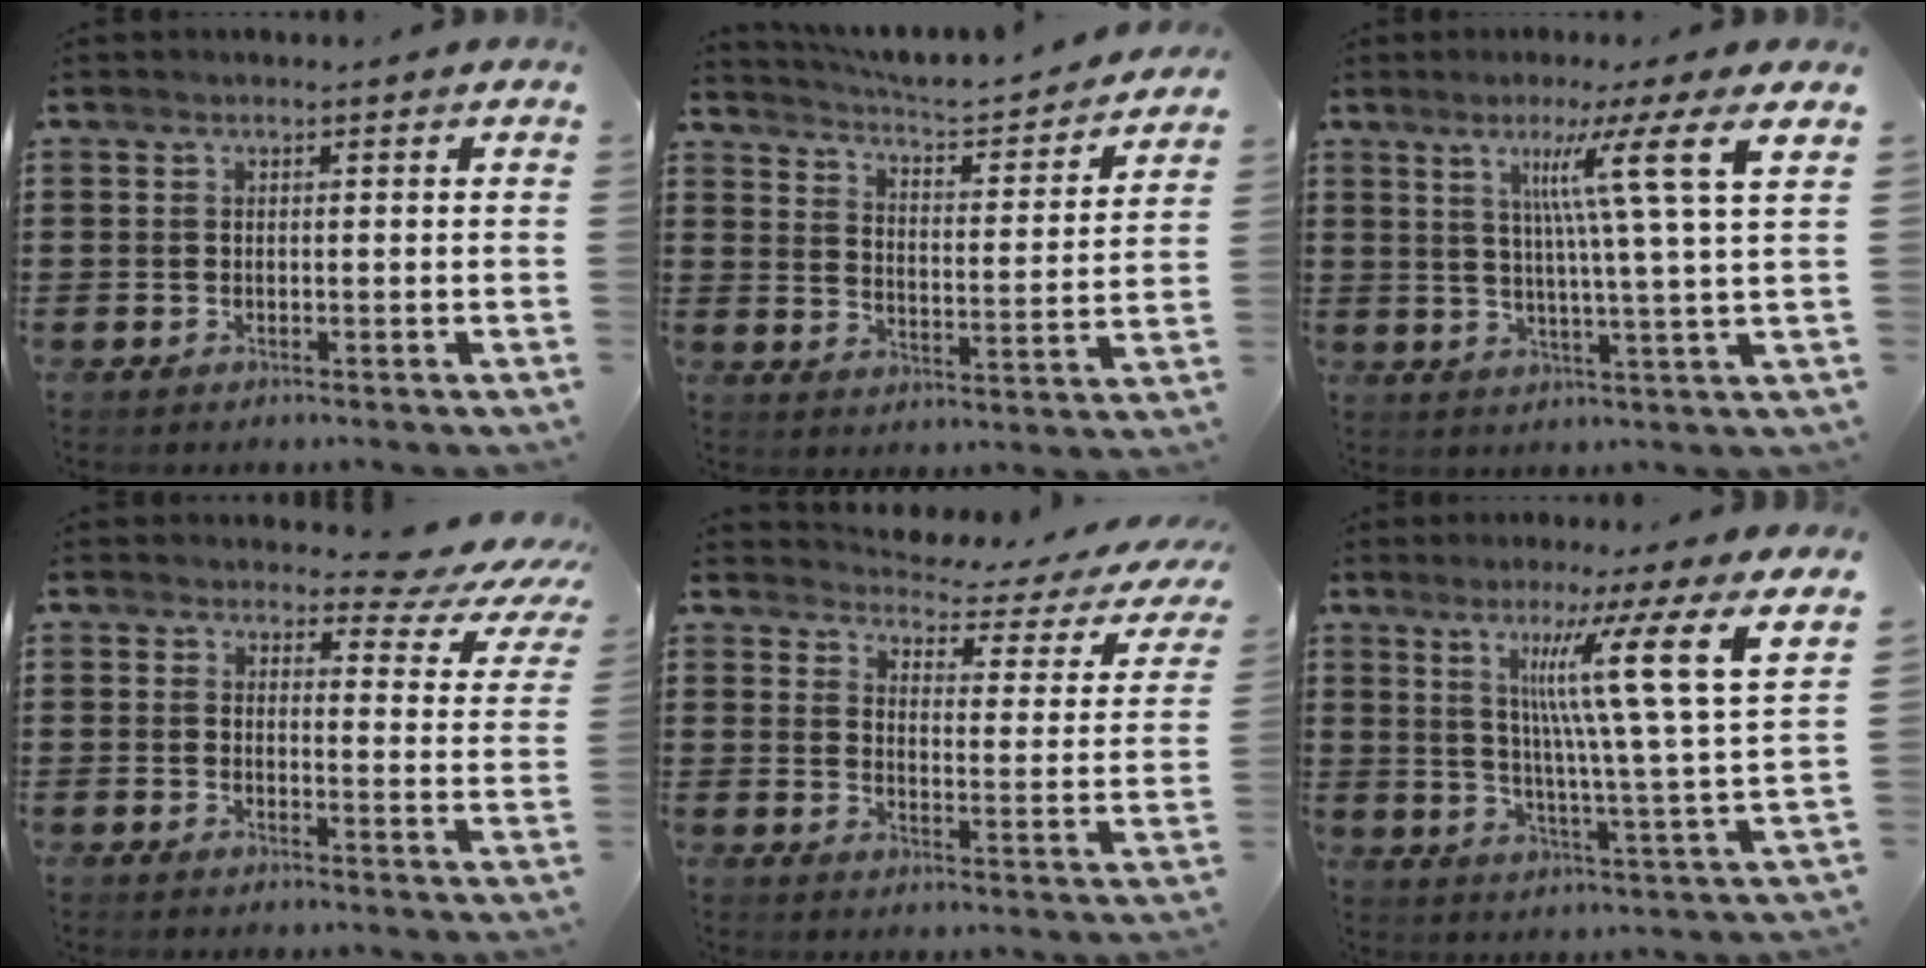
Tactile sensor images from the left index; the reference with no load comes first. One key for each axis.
{"total": 4.0, "fx": 3.9, "fy": -0.3, "fz": 0.8, "tx": -0.039, "ty": -0.036, "tz": 0.057}
{"total": 10.5, "fx": 4.6, "fy": -1.6, "fz": 9.3, "tx": -0.176, "ty": -0.002, "tz": 0.062}
{"total": 4.6, "fx": 3.7, "fy": 1.4, "fz": 2.3, "tx": -0.040, "ty": -0.021, "tz": 0.058}
{"total": 2.7, "fx": 2.5, "fy": 0.2, "fz": 1.0, "tx": -0.033, "ty": -0.027, "tz": 0.031}
{"total": 12.5, "fx": 6.6, "fy": -0.3, "fz": 10.7, "tx": -0.190, "ty": -0.032, "tz": 0.093}